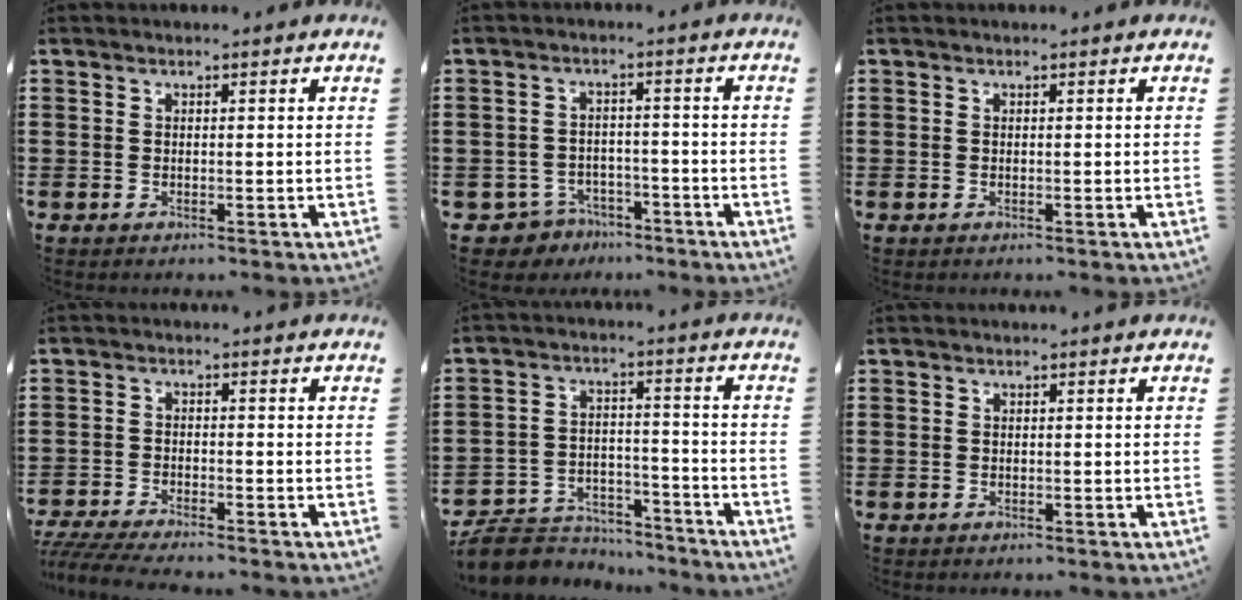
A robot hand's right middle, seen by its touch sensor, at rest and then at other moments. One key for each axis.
{"total": 3.8, "fx": -3.4, "fy": 1.6, "fz": 0.3, "tx": -0.029, "ty": 0.000, "tz": -0.076}
{"total": 0.0}
{"total": 3.9, "fx": -3.8, "fy": 0.1, "fz": 1.1, "tx": -0.039, "ty": -0.013, "tz": -0.082}
{"total": 7.3, "fx": -6.9, "fy": 2.1, "fz": 1.0, "tx": -0.029, "ty": 0.018, "tz": -0.137}
{"total": 0.5, "fx": -0.4, "fy": 0.4, "fz": -0.1, "tx": 0.003, "ty": 0.004, "tz": -0.009}